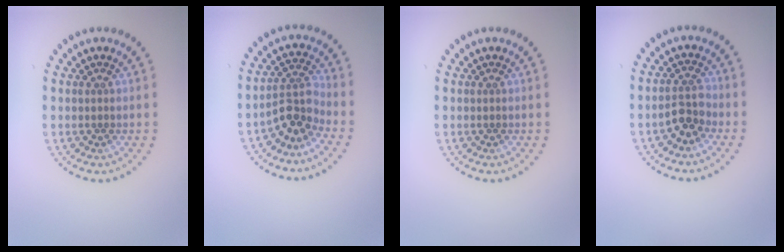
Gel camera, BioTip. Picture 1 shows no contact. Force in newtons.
{"total": 3.1, "press": 2.3, "slide": 2.1}
{"total": 0.0}
{"total": 2.5, "press": 2.3, "slide": 0.9}